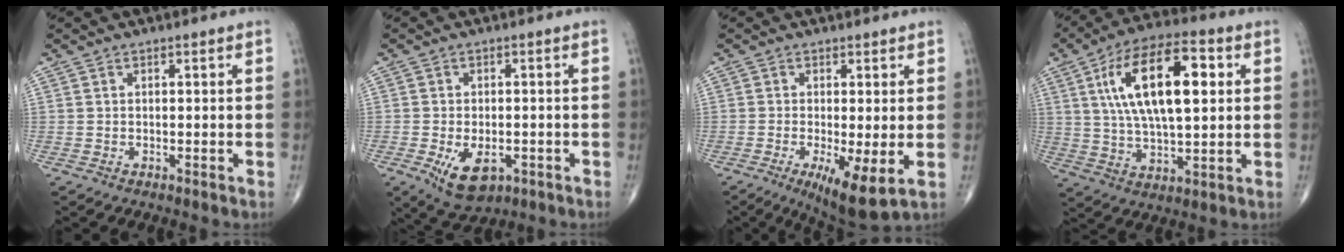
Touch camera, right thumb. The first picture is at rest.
{"total": 7.6, "force": [-2.7, 4.3, 5.7], "torque": [-0.086, -0.001, -0.033]}
{"total": 8.5, "force": [-2.0, 2.1, 7.9], "torque": [-0.133, -0.024, -0.031]}
{"total": 18.8, "force": [4.6, 7.8, 16.4], "torque": [-0.279, 0.008, 0.077]}